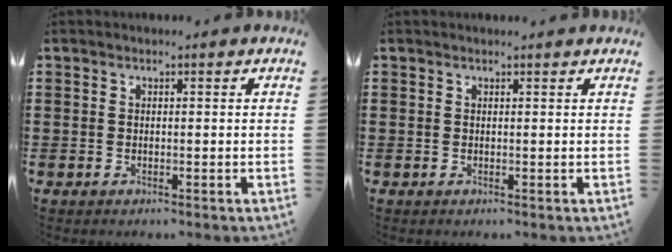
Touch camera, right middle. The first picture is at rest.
{"total": 0.0}